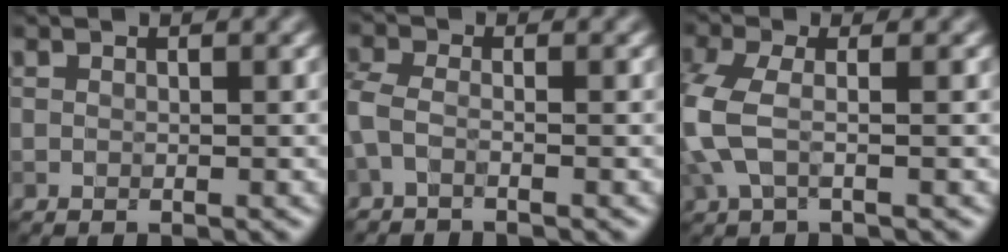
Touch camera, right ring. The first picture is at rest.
{"total": 1.9, "force": [-1.4, 0.5, 1.2], "torque": [-0.035, -0.010, -0.041]}
{"total": 4.0, "force": [-0.5, 1.6, 3.7], "torque": [-0.096, 0.001, -0.017]}